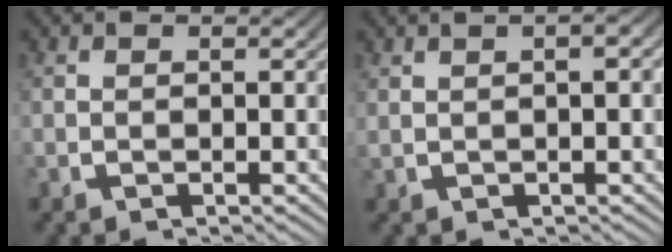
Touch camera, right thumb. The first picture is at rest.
{"total": 2.9, "force": [1.1, 1.0, 2.5], "torque": [-0.026, 0.016, 0.018]}